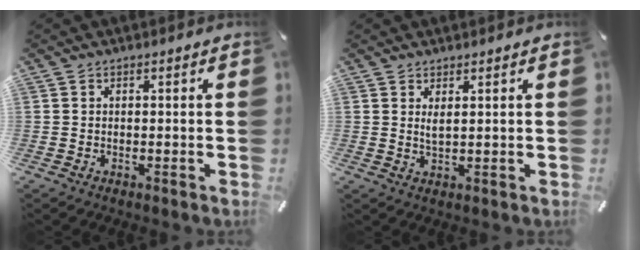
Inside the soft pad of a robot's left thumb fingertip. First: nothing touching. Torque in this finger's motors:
{"motor_torque": [0.35, 0.24, 0.25, -0.35, 0.01]}